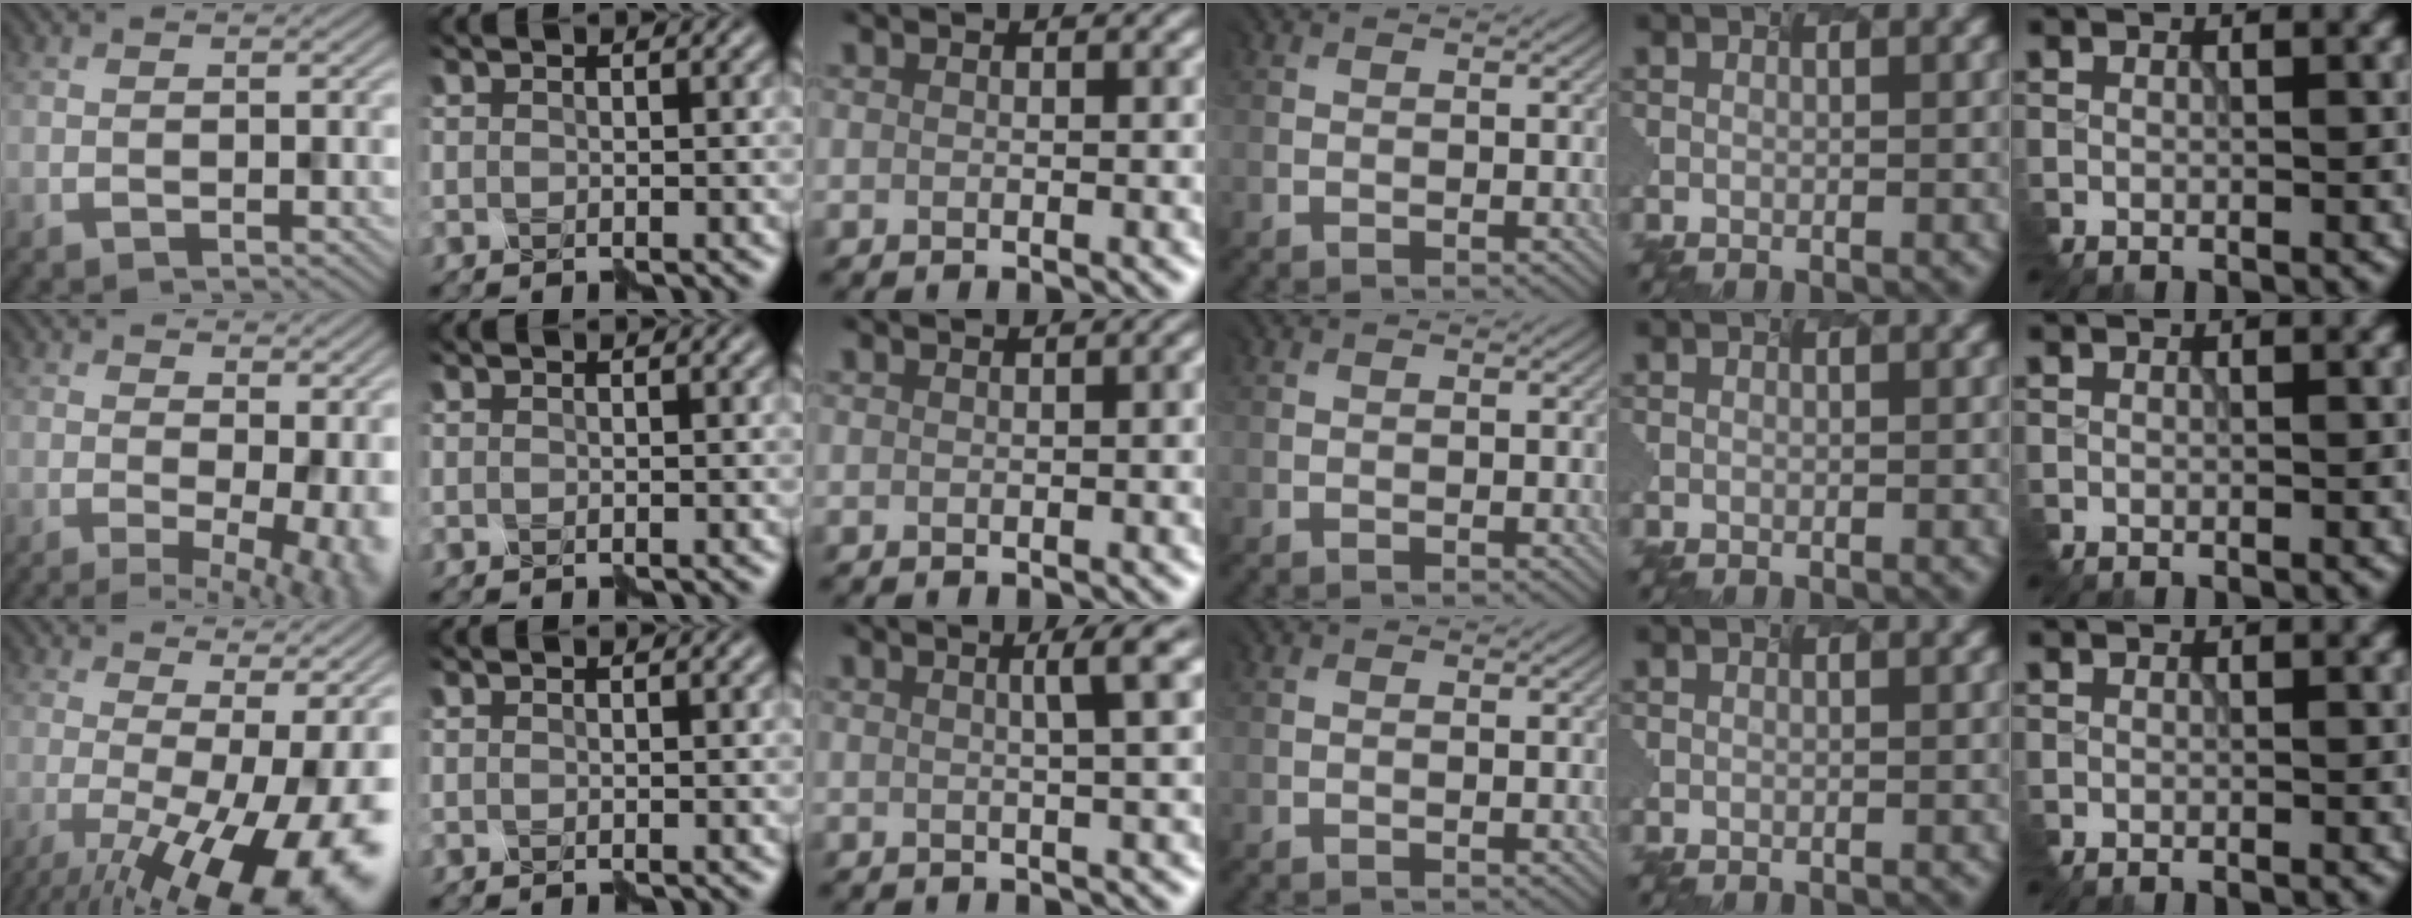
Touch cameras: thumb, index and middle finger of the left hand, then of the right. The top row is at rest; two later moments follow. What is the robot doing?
{"motion": "assemble", "object": "spray bottle"}